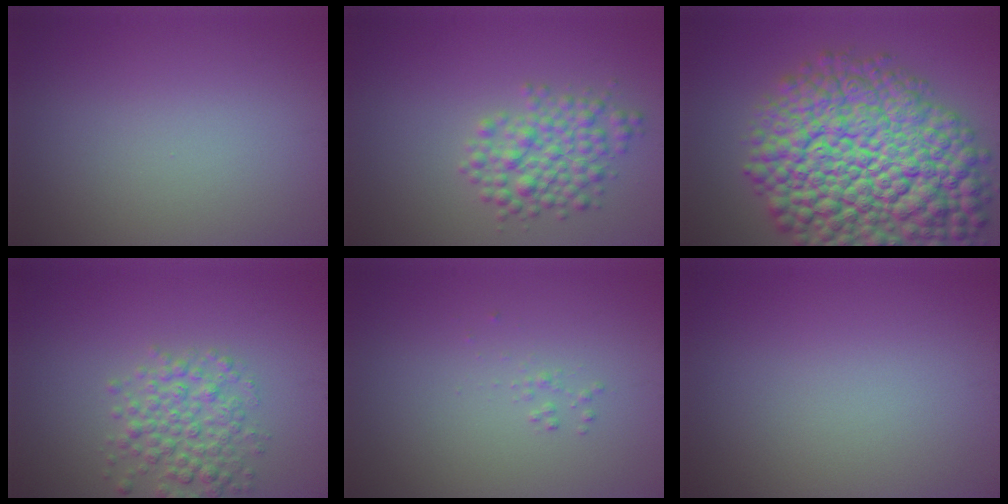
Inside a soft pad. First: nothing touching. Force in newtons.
{"total": 3.9, "press": 3.9, "slide": 0.2}
{"total": 16.1, "press": 16.1, "slide": 0.6}
{"total": 3.8, "press": 3.8, "slide": 0.1}
{"total": 0.5, "press": 0.5, "slide": 0.0}
{"total": 0.0}